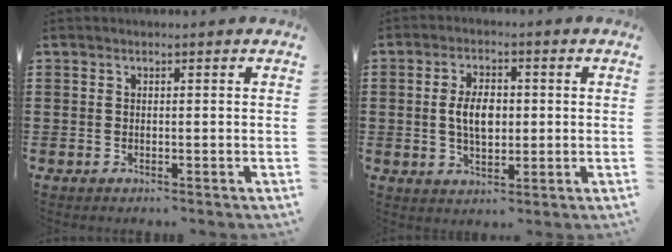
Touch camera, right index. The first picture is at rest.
{"total": 5.5, "force": [0.1, 3.0, 4.6], "torque": [-0.092, 0.004, -0.004]}